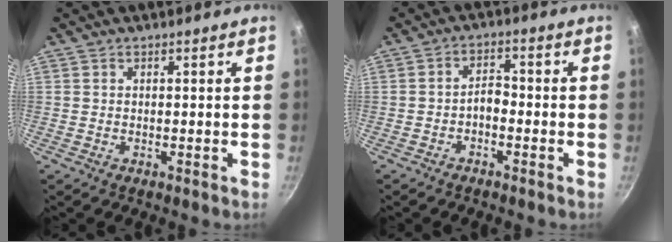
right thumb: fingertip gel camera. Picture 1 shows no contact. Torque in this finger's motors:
{"motor_torque": [0.39, 0.15, 0.41, 0.11, -0.05]}